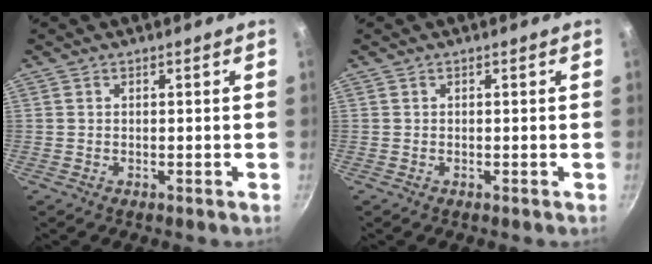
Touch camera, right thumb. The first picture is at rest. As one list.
[{"total": 0.0}]